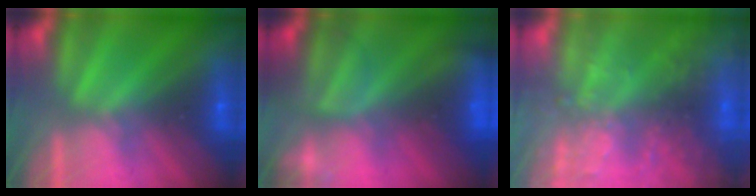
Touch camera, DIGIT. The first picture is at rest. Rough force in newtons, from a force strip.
{"total": 8.7}
{"total": 7.3}